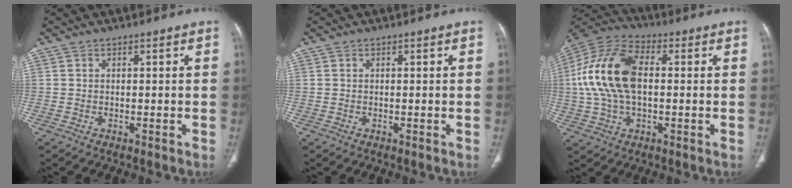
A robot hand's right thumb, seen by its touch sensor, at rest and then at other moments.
{"total": 0.0}
{"total": 17.0, "force": [1.1, 9.7, 13.9], "torque": [-0.283, 0.027, 0.013]}